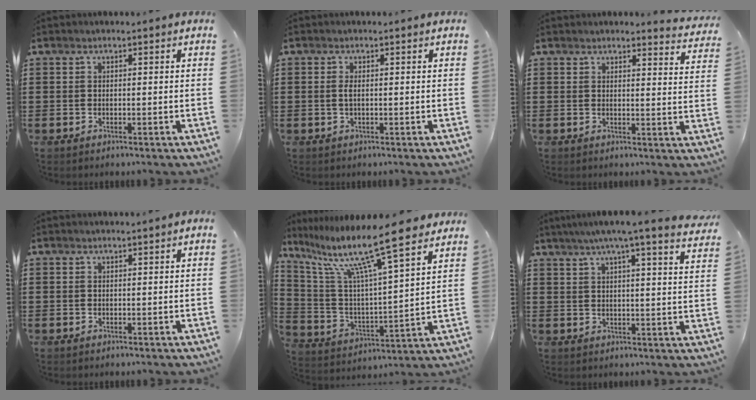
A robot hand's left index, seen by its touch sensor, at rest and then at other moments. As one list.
[{"total": 0.9, "force": [0.0, 0.2, 0.9], "torque": [-0.020, -0.001, -0.001]}, {"total": 2.6, "force": [2.5, 0.3, 0.3], "torque": [-0.008, -0.013, 0.045]}, {"total": 0.0}, {"total": 13.0, "force": [9.8, 0.8, 8.5], "torque": [-0.191, -0.054, 0.159]}, {"total": 6.0, "force": [4.8, -0.2, 3.6], "torque": [-0.076, -0.022, 0.078]}]